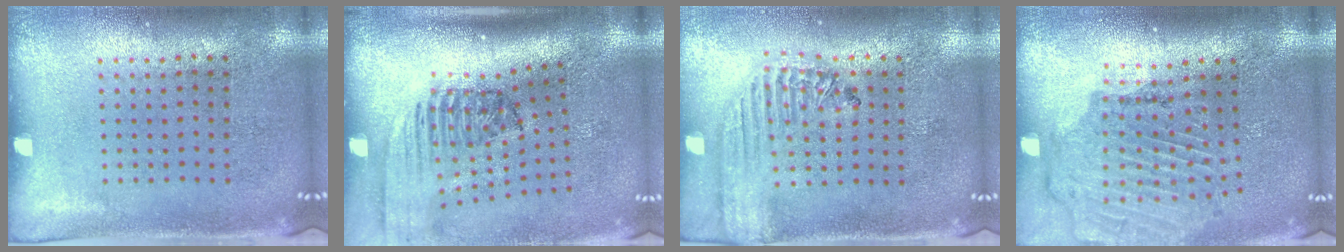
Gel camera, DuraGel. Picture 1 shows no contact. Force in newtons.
{"total": 2.3, "press": 1.6, "slide": 1.7}
{"total": 1.8, "press": 1.6, "slide": 0.7}
{"total": 1.7, "press": 1.7, "slide": 0.3}